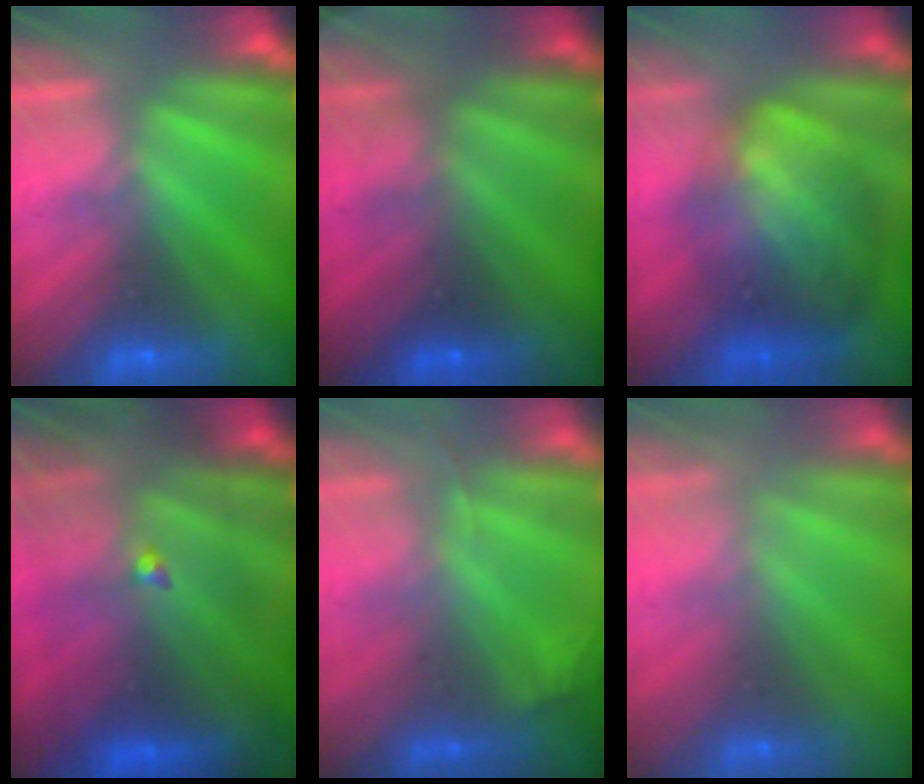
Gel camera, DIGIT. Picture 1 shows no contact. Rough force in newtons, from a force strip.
{"total": 2.8}
{"total": 8.7}
{"total": 6.9}
{"total": 1.1}
{"total": 3.3}